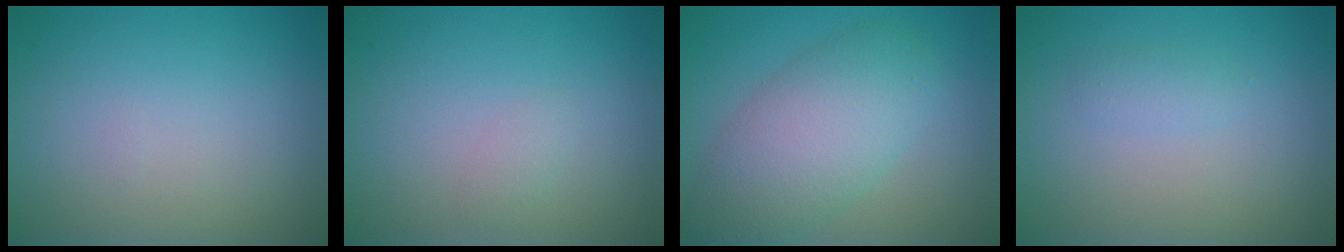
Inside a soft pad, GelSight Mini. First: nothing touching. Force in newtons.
{"total": 0.8, "press": 0.8, "slide": 0.0}
{"total": 6.9, "press": 6.9, "slide": 0.2}
{"total": 1.0, "press": 1.0, "slide": 0.1}